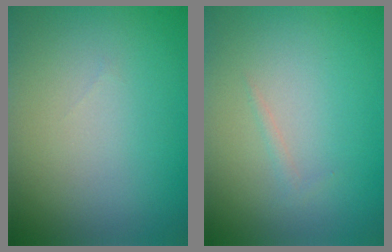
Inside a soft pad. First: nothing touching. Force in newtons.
{"total": 0.6, "press": 0.5, "slide": 0.1}